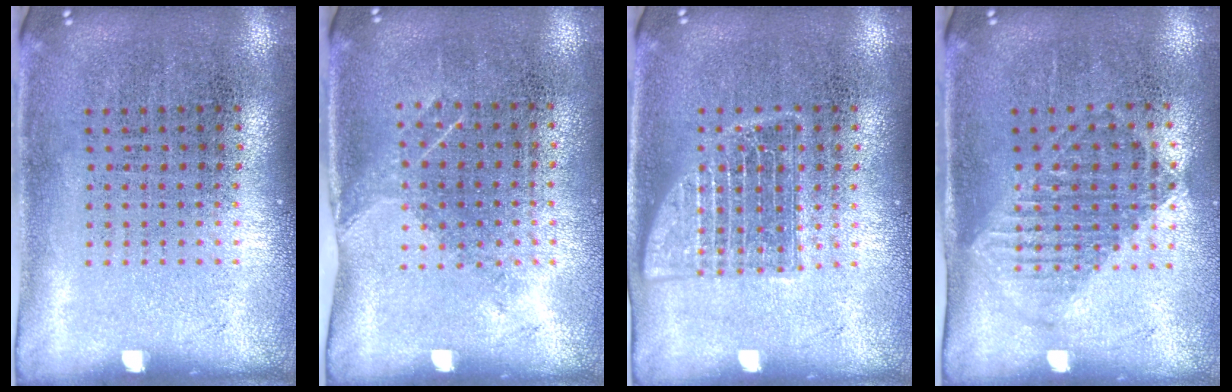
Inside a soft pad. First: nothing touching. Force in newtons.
{"total": 1.1, "press": 0.8, "slide": 0.7}
{"total": 2.6, "press": 2.5, "slide": 0.4}
{"total": 1.2, "press": 1.1, "slide": 0.6}